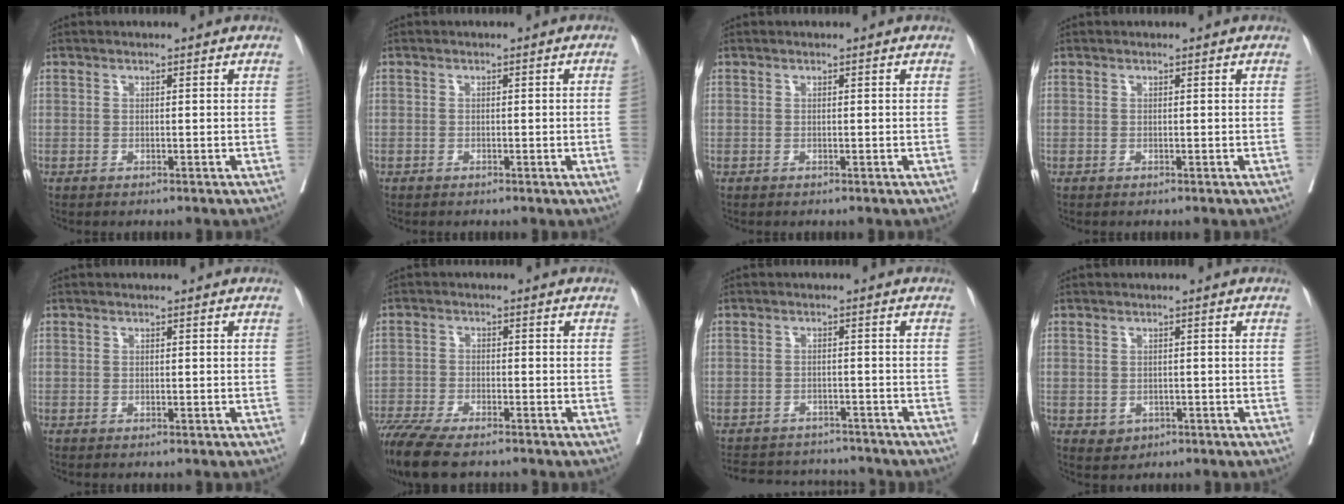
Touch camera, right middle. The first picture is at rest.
{"total": 1.2, "force": [-0.2, -0.1, 1.2], "torque": [-0.020, 0.000, -0.002]}
{"total": 0.0}
{"total": 0.0}
{"total": 0.0}
{"total": 9.9, "force": [-8.0, 1.8, 5.5], "torque": [-0.098, -0.021, -0.135]}
{"total": 10.2, "force": [-9.6, 2.9, 1.8], "torque": [-0.035, 0.011, -0.128]}
{"total": 2.0, "force": [-0.7, 1.7, 0.8], "torque": [-0.012, 0.000, 0.002]}